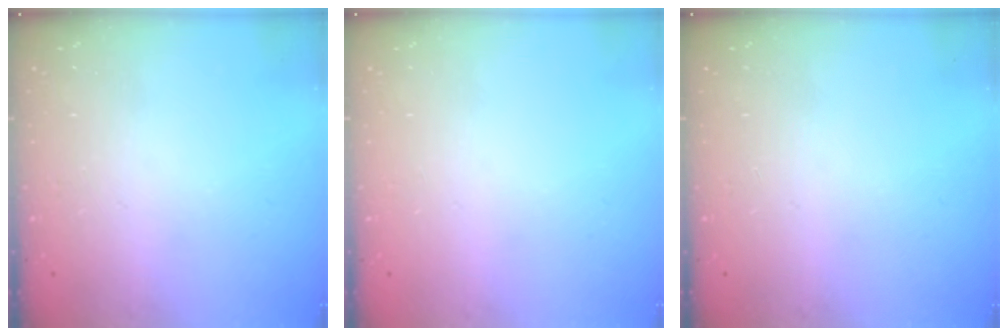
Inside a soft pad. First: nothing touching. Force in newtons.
{"total": 0.0}
{"total": 0.0}